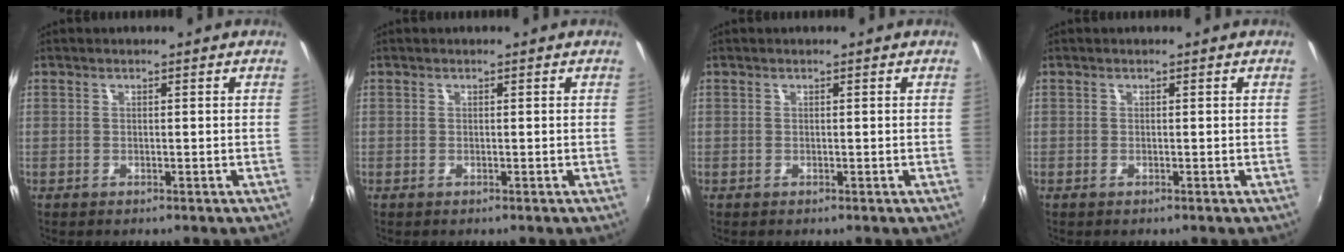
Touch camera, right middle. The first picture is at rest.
{"total": 0.0}
{"total": 0.0}
{"total": 0.0}